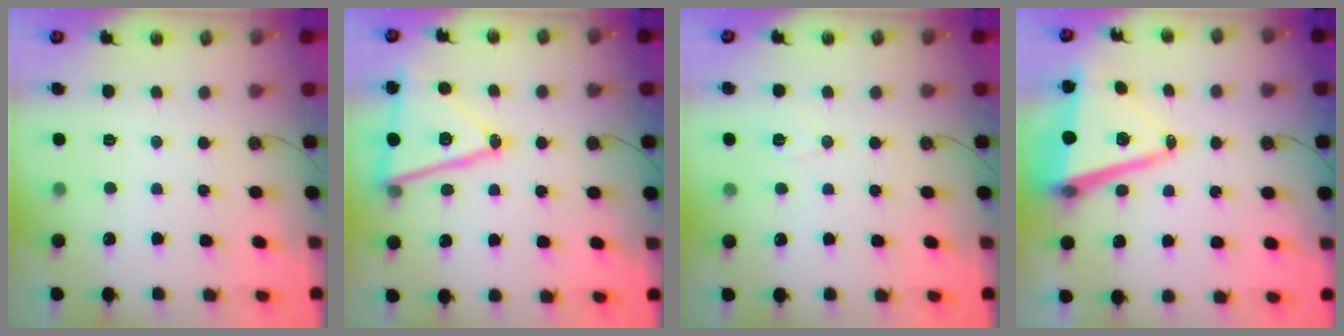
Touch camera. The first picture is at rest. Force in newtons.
{"total": 16.5, "press": 16.2, "slide": 3.5}
{"total": 5.8, "press": 4.5, "slide": 3.7}
{"total": 13.6, "press": 13.0, "slide": 4.1}